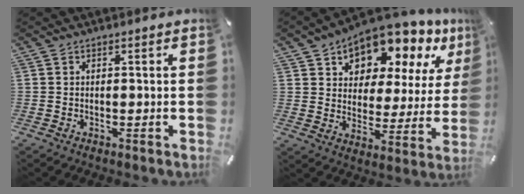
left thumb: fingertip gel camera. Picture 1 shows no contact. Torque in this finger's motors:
{"motor_torque": [2.84, 2.17, 1.51, -1.26, 0.18]}